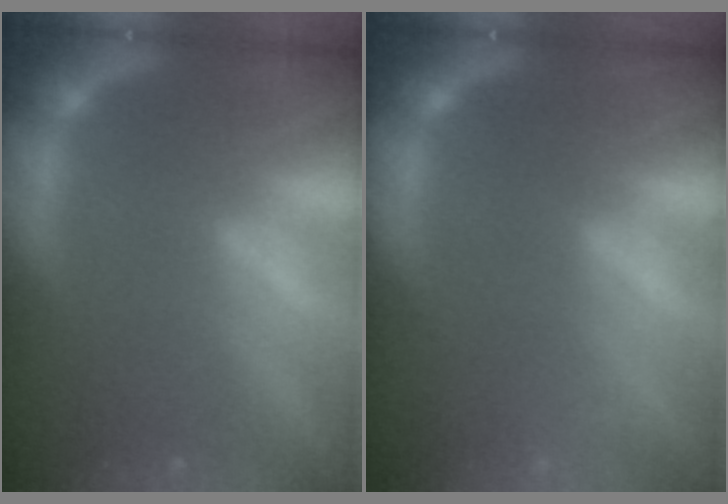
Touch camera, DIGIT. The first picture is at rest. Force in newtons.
{"total": 2.4}